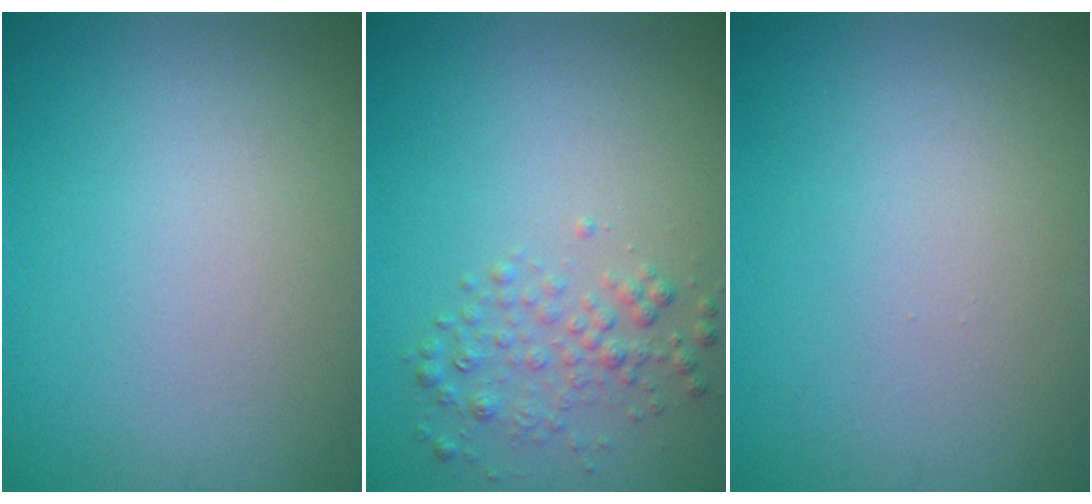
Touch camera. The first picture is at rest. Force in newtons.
{"total": 2.0, "press": 2.0, "slide": 0.1}
{"total": 0.0}